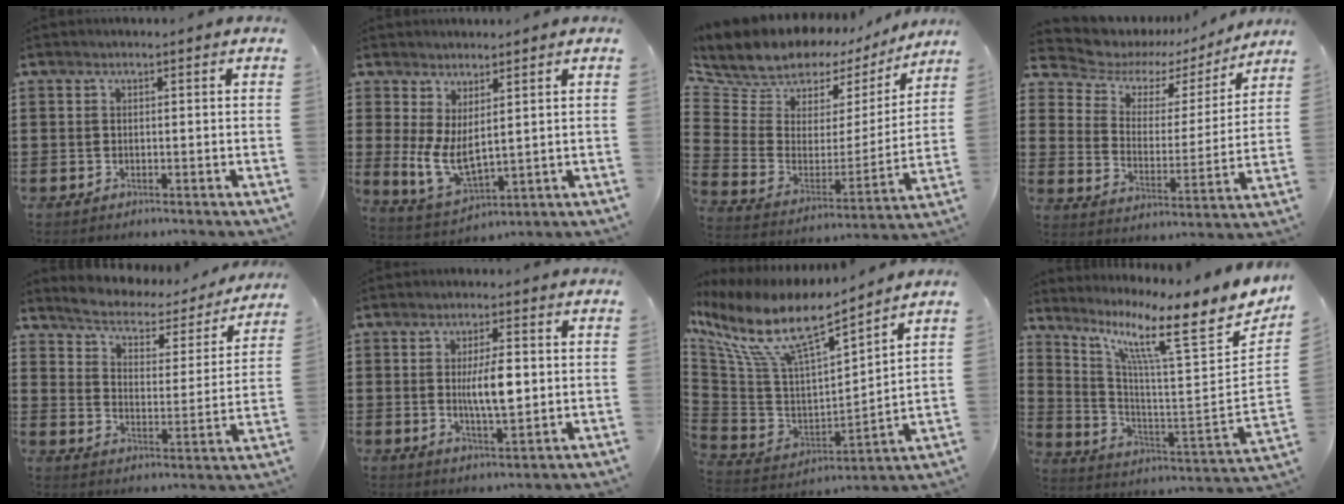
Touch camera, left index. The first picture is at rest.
{"total": 6.2, "force": [1.8, 2.7, 5.3], "torque": [-0.124, -0.013, 0.034]}
{"total": 8.3, "force": [7.2, 4.1, 0.8], "torque": [-0.070, -0.050, 0.128]}
{"total": 5.9, "force": [4.4, 3.5, 1.8], "torque": [-0.065, -0.024, 0.073]}
{"total": 3.3, "force": [3.0, 1.3, 0.5], "torque": [-0.032, -0.025, 0.041]}
{"total": 6.5, "force": [0.4, 2.2, 6.1], "torque": [-0.105, -0.003, -0.001]}
{"total": 12.8, "force": [8.4, 3.4, 9.1], "torque": [-0.210, -0.050, 0.141]}
{"total": 11.2, "force": [7.4, 1.1, 8.4], "torque": [-0.167, -0.071, 0.110]}